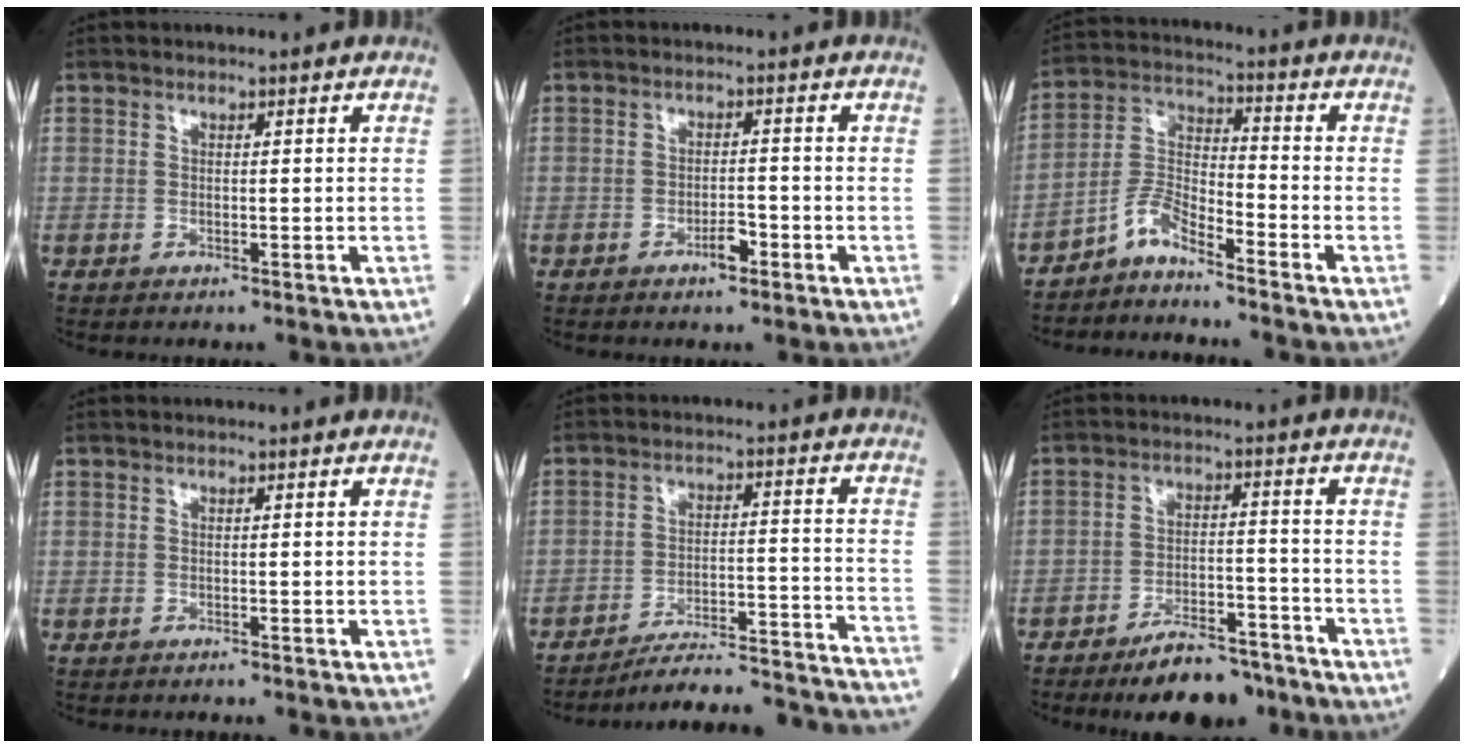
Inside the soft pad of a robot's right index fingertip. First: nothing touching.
{"total": 2.6, "force": [-1.6, 0.7, 1.9], "torque": [-0.029, 0.004, -0.028]}
{"total": 7.2, "force": [-6.0, 1.2, 3.7], "torque": [-0.079, 0.015, -0.117]}
{"total": 1.4, "force": [-1.3, 0.0, 0.6], "torque": [-0.007, 0.000, -0.016]}
{"total": 23.2, "force": [-22.4, -0.7, 6.2], "torque": [-0.044, -0.005, -0.301]}
{"total": 9.0, "force": [-7.2, 3.0, 4.5], "torque": [-0.066, 0.003, -0.120]}